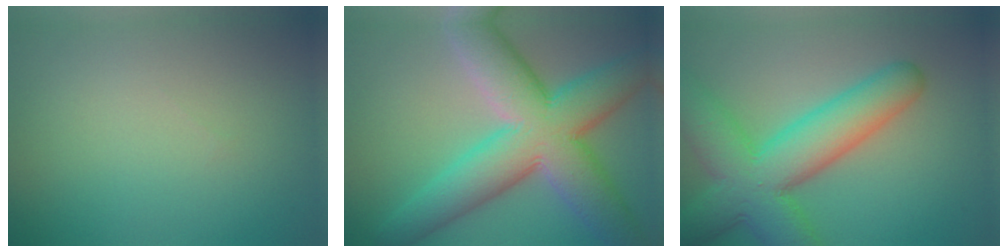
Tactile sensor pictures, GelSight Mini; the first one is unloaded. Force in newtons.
{"total": 11.6, "press": 11.6, "slide": 0.5}
{"total": 9.3, "press": 9.3, "slide": 0.3}